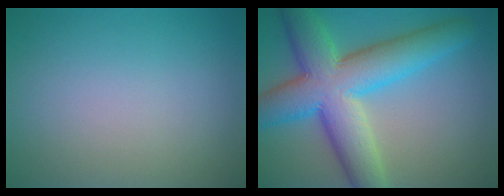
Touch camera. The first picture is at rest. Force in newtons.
{"total": 10.8, "press": 10.8, "slide": 0.4}